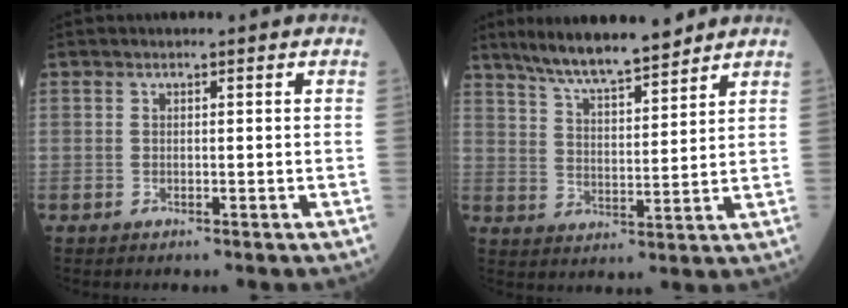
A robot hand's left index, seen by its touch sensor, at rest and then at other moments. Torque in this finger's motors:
{"motor_torque": [0.10, -0.45, 0.20, 0.04]}